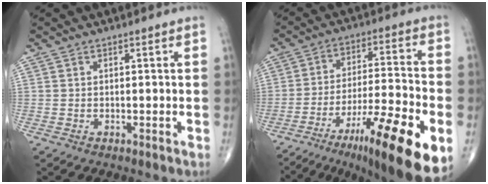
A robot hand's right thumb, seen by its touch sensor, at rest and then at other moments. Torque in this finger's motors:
{"motor_torque": [2.47, 2.04, 0.76, -0.38, 0.49]}